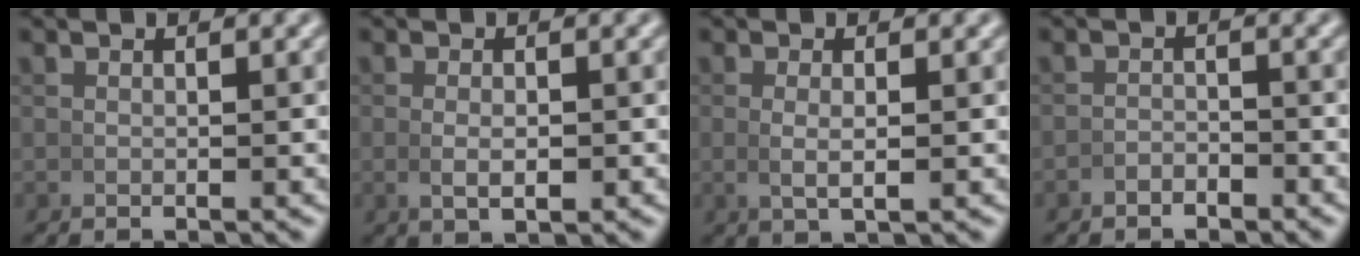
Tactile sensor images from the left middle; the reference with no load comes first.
{"total": 1.8, "force": [-0.2, 0.7, 1.6], "torque": [-0.034, -0.007, 0.004]}
{"total": 1.8, "force": [0.1, 0.4, 1.8], "torque": [-0.038, -0.007, 0.010]}
{"total": 1.8, "force": [-1.8, 0.5, 0.1], "torque": [0.004, -0.002, -0.034]}